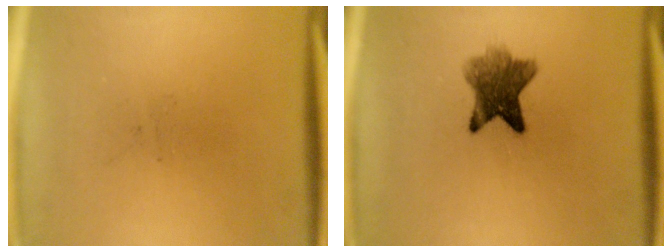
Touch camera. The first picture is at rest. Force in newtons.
{"total": 7.2}